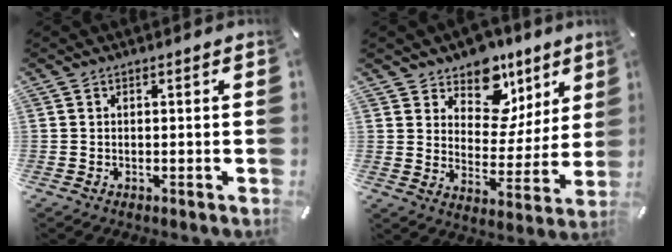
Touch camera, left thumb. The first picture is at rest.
{"total": 12.4, "force": [8.7, 8.0, 4.0], "torque": [-0.065, -0.071, 0.159]}